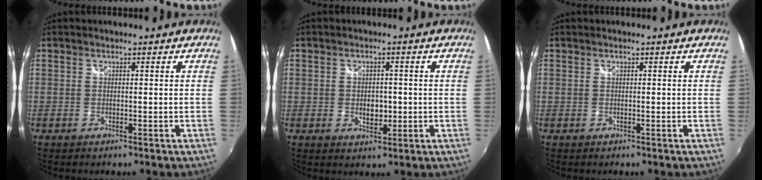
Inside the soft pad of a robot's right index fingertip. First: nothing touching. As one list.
[{"total": 3.7, "force": [-0.5, 2.6, 2.6], "torque": [-0.041, -0.003, -0.007]}, {"total": 0.0}]